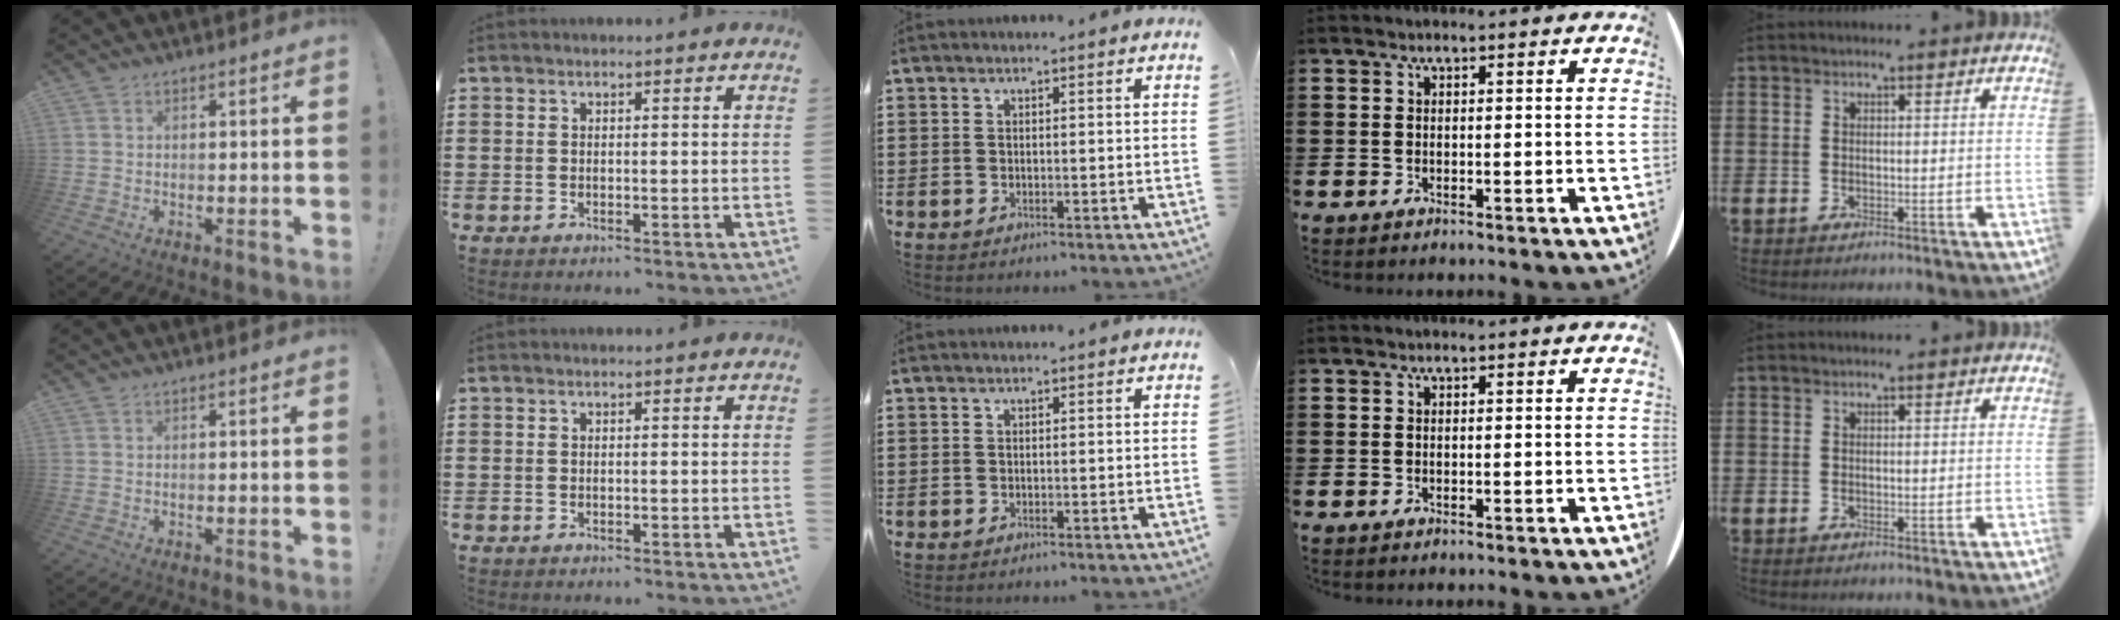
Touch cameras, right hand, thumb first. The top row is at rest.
{}